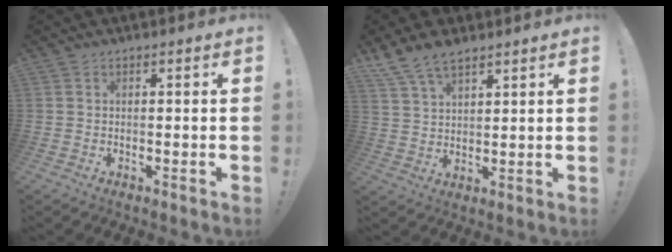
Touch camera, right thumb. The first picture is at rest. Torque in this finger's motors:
{"motor_torque": [-0.15, 2.54, 0.85, 0.85, 0.37]}